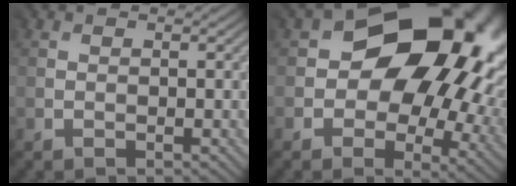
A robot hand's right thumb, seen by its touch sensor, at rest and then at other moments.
{"total": 19.0, "force": [3.7, 13.5, 12.8], "torque": [-0.173, -0.013, 0.088]}